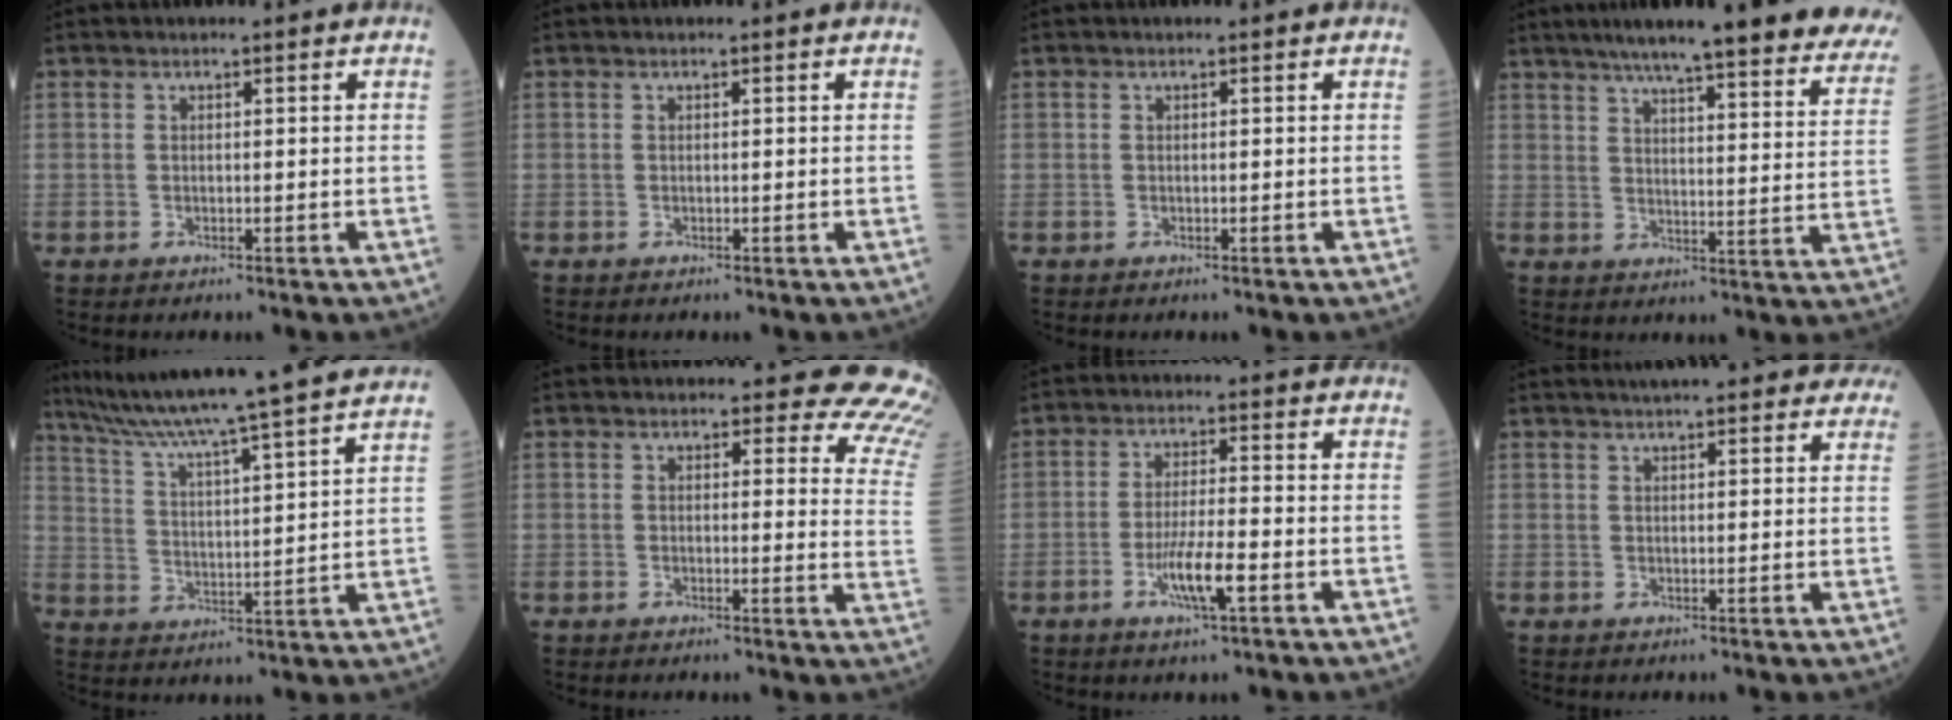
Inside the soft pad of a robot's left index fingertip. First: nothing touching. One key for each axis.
{"total": 0.0}
{"total": 0.0}
{"total": 29.2, "fx": 25.3, "fy": 2.7, "fz": 14.3, "tx": -0.179, "ty": -0.049, "tz": 0.301}
{"total": 22.5, "fx": 19.7, "fy": -2.1, "fz": 10.6, "tx": -0.182, "ty": -0.022, "tz": 0.279}
{"total": 12.9, "fx": 11.8, "fy": 3.3, "fz": 3.8, "tx": 0.003, "ty": -0.074, "tz": 0.083}
{"total": 6.3, "fx": -2.6, "fy": 0.5, "fz": 5.7, "tx": -0.112, "ty": -0.007, "tz": -0.048}
{"total": 15.5, "fx": 13.7, "fy": 3.1, "fz": 6.7, "tx": -0.072, "ty": 0.027, "tz": 0.160}